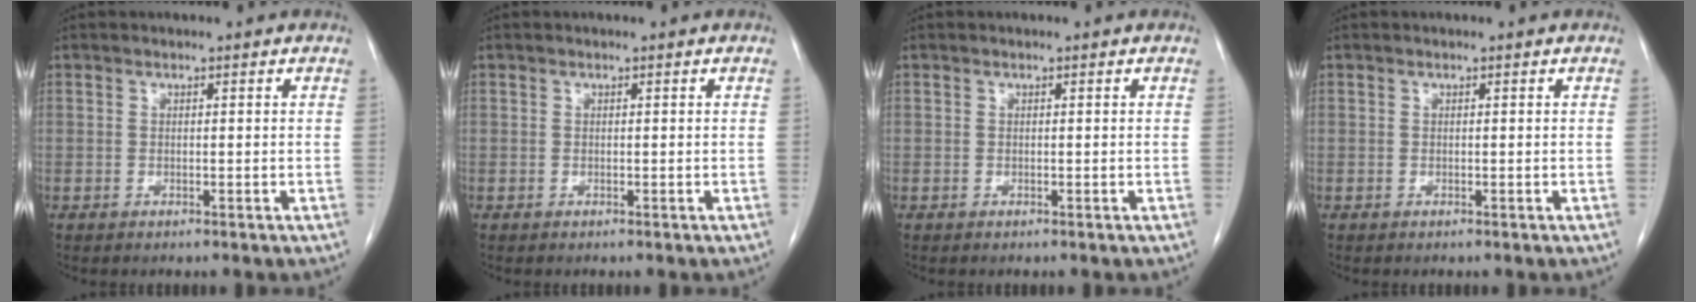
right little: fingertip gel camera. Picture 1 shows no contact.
{"total": 0.0}
{"total": 0.0}
{"total": 0.0}